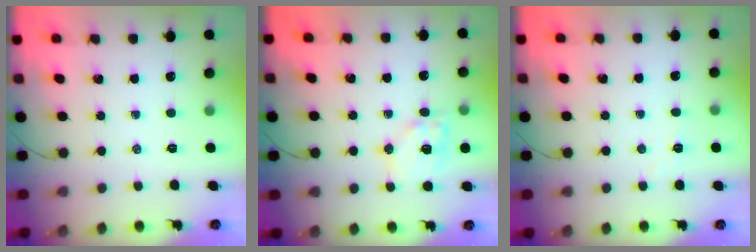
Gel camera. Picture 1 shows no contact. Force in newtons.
{"total": 10.7, "press": 10.6, "slide": 1.5}
{"total": 2.6, "press": 2.4, "slide": 0.8}